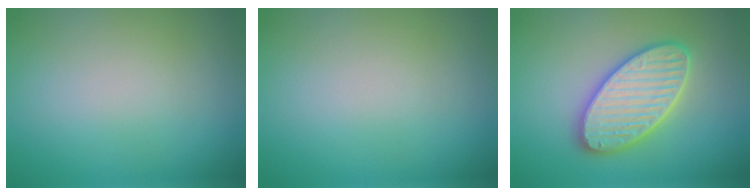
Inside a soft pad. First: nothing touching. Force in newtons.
{"total": 0.0}
{"total": 5.8, "press": 5.8, "slide": 0.6}